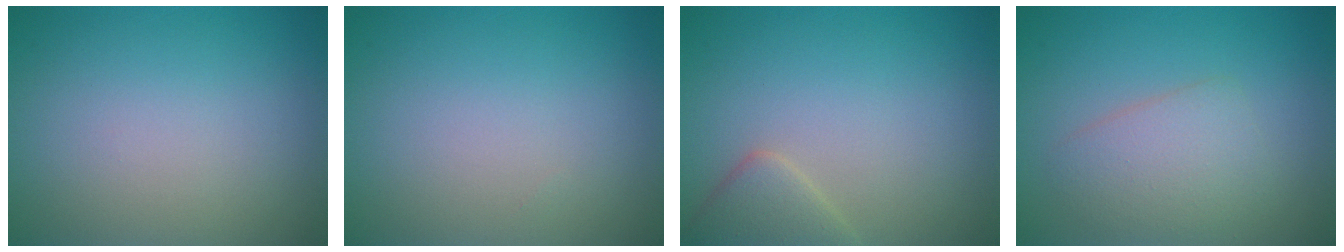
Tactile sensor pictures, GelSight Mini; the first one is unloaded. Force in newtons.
{"total": 0.0}
{"total": 2.7, "press": 2.7, "slide": 0.2}
{"total": 3.2, "press": 3.2, "slide": 0.1}